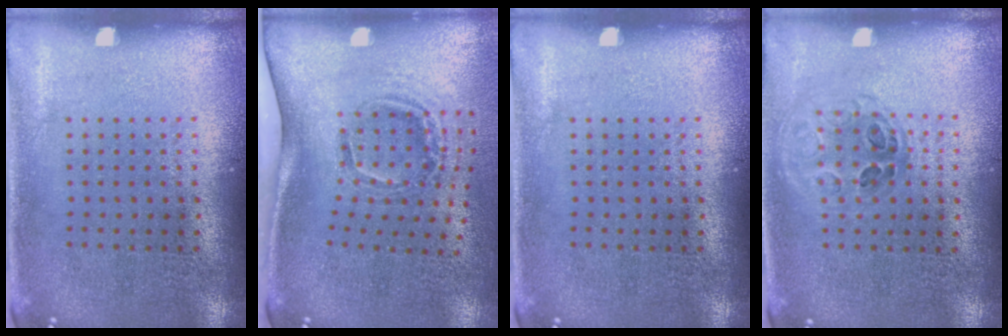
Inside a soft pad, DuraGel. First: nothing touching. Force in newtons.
{"total": 2.1, "press": 1.3, "slide": 1.6}
{"total": 0.0}
{"total": 1.1, "press": 1.0, "slide": 0.6}